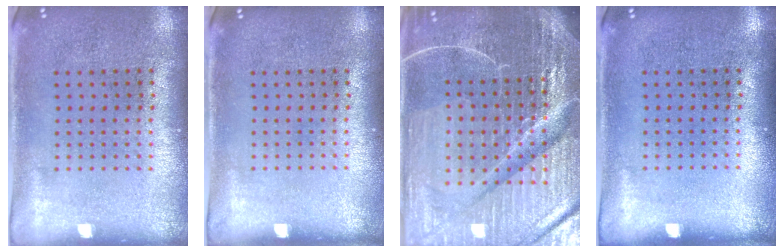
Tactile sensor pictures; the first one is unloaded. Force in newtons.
{"total": 0.0}
{"total": 6.9, "press": 6.0, "slide": 3.4}
{"total": 0.0}